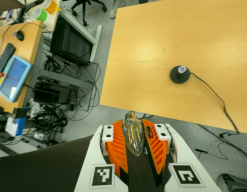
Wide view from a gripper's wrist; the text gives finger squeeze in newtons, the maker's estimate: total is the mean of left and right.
{"total": 13.7, "left": 13.9, "right": 13.5}